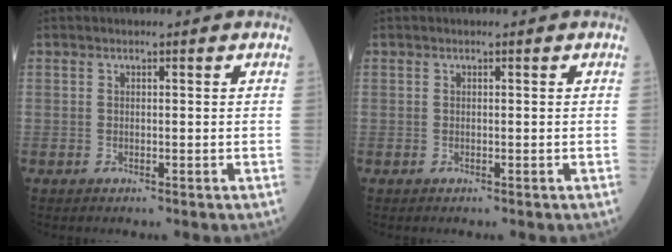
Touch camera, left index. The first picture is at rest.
{"total": 0.0}